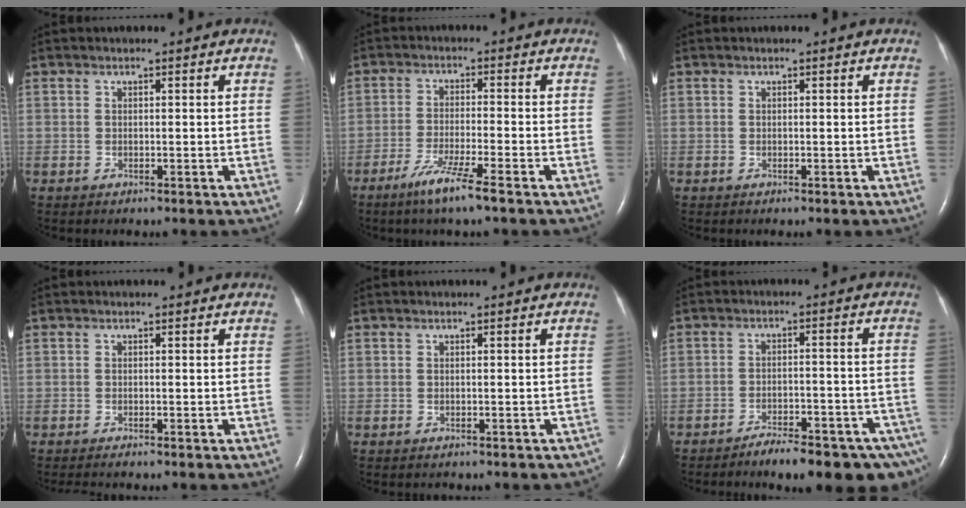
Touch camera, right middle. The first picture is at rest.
{"total": 6.4, "force": [-4.2, -0.4, 4.8], "torque": [-0.097, -0.016, -0.081]}
{"total": 0.0}
{"total": 1.5, "force": [-1.3, -0.1, 0.7], "torque": [-0.011, -0.001, -0.019]}
{"total": 3.6, "force": [-3.2, 1.3, 1.2], "torque": [-0.008, -0.003, -0.031]}
{"total": 13.5, "force": [-10.5, 3.1, 7.9], "torque": [-0.068, 0.024, -0.141]}